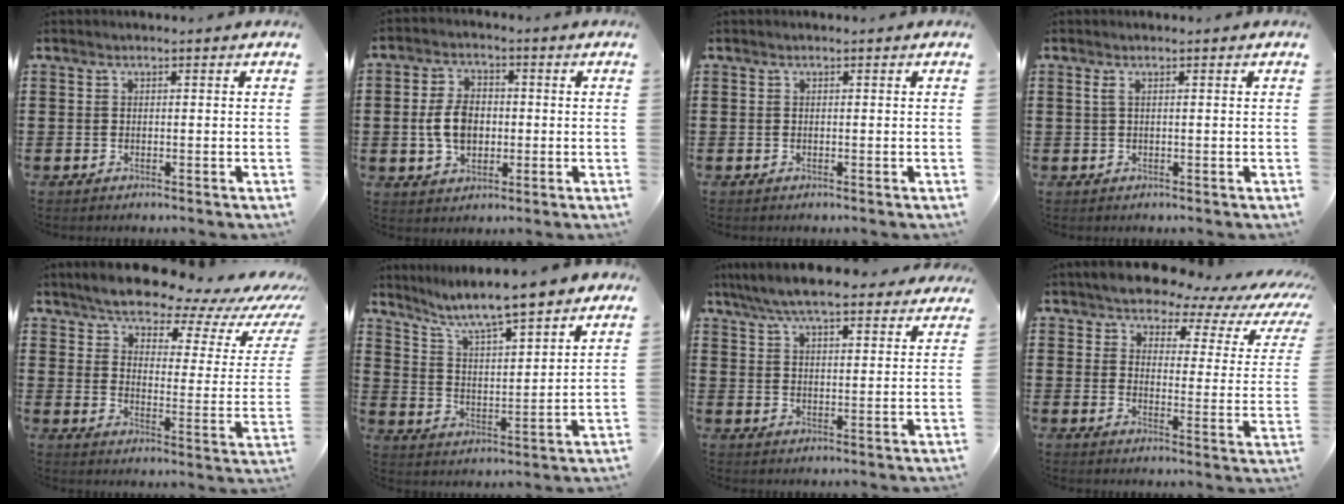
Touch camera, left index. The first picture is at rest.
{"total": 6.7, "force": [-0.4, 4.4, 5.0], "torque": [-0.125, 0.004, -0.015]}
{"total": 0.0}
{"total": 1.1, "force": [0.2, 0.1, 1.1], "torque": [-0.021, -0.001, 0.004]}
{"total": 7.4, "force": [6.7, 1.6, 2.7], "torque": [-0.073, -0.050, 0.112]}
{"total": 6.5, "force": [5.8, 0.3, 3.0], "torque": [-0.081, -0.038, 0.094]}
{"total": 7.4, "force": [6.8, 0.9, 2.9], "torque": [-0.079, -0.022, 0.123]}
{"total": 5.6, "force": [5.1, 1.5, 1.8], "torque": [-0.062, -0.032, 0.084]}